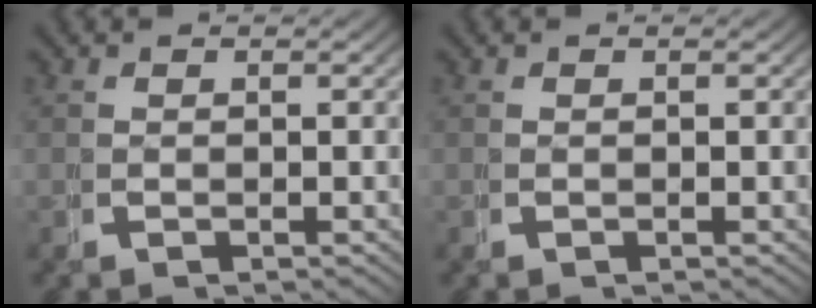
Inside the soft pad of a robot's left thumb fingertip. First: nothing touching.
{"total": 0.0}